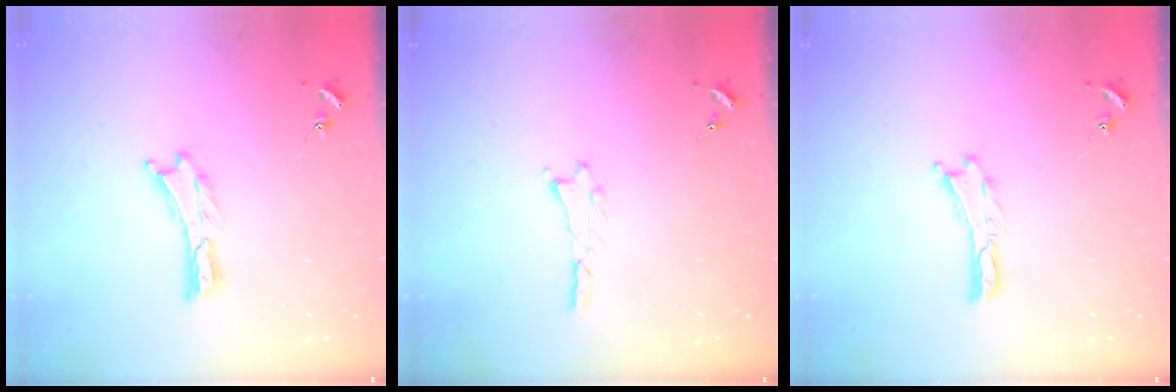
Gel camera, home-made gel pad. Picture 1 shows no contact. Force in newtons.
{"total": 0.9, "press": 0.9, "slide": 0.2}
{"total": 0.0}